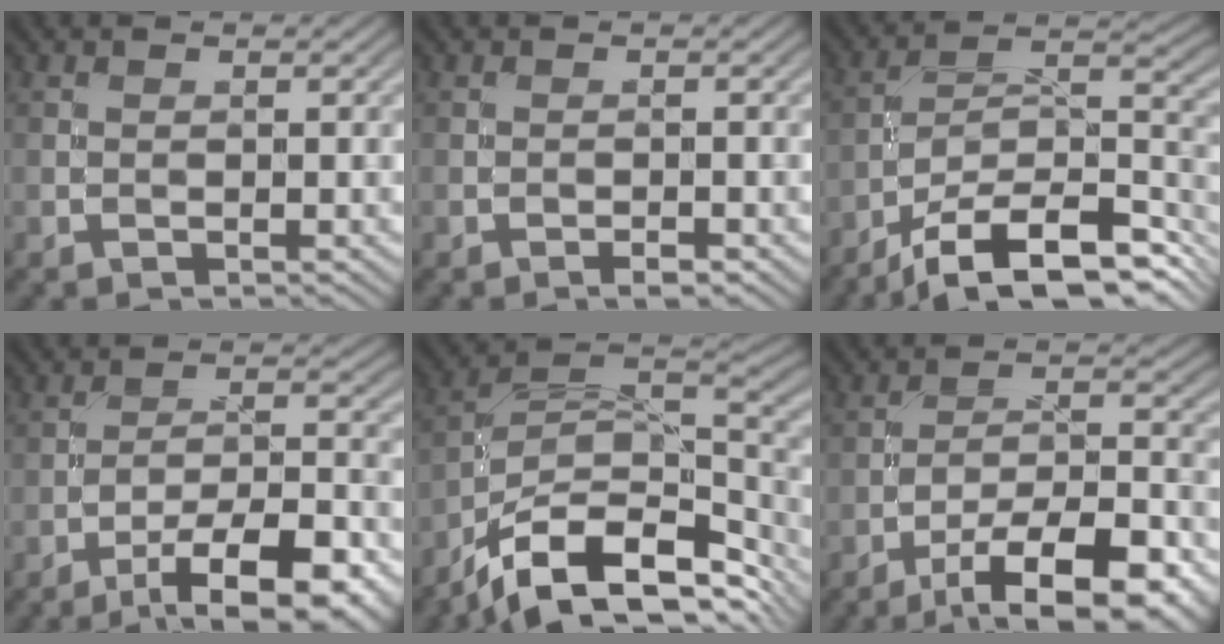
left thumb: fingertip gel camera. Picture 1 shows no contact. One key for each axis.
{"total": 1.0, "fx": -0.7, "fy": 0.3, "fz": 0.6, "tx": -0.009, "ty": 0.001, "tz": -0.013}
{"total": 14.8, "fx": -10.3, "fy": 5.2, "fz": 9.4, "tx": -0.176, "ty": -0.014, "tz": -0.166}
{"total": 12.1, "fx": -8.0, "fy": 3.3, "fz": 8.5, "tx": -0.138, "ty": -0.004, "tz": -0.118}
{"total": 14.3, "fx": -8.7, "fy": 6.3, "fz": 9.4, "tx": -0.193, "ty": -0.014, "tz": -0.144}
{"total": 13.3, "fx": -8.7, "fy": 3.9, "fz": 9.3, "tx": -0.151, "ty": -0.009, "tz": -0.133}